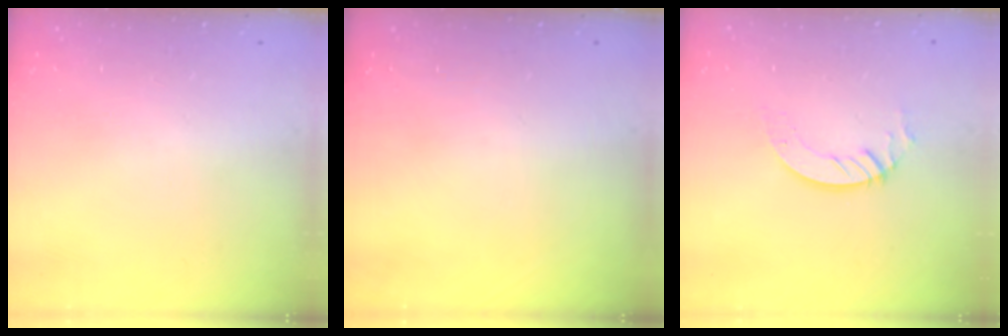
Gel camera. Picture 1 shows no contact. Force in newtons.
{"total": 0.0}
{"total": 2.8, "press": 2.8, "slide": 0.2}